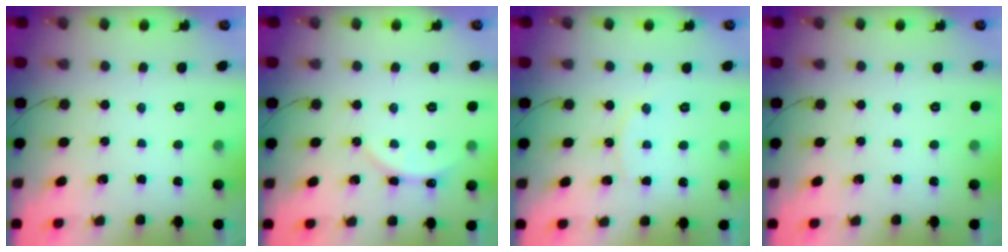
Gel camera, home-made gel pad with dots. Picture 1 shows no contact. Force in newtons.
{"total": 2.9, "press": 2.9, "slide": 0.3}
{"total": 6.6, "press": 6.6, "slide": 0.1}
{"total": 0.0}